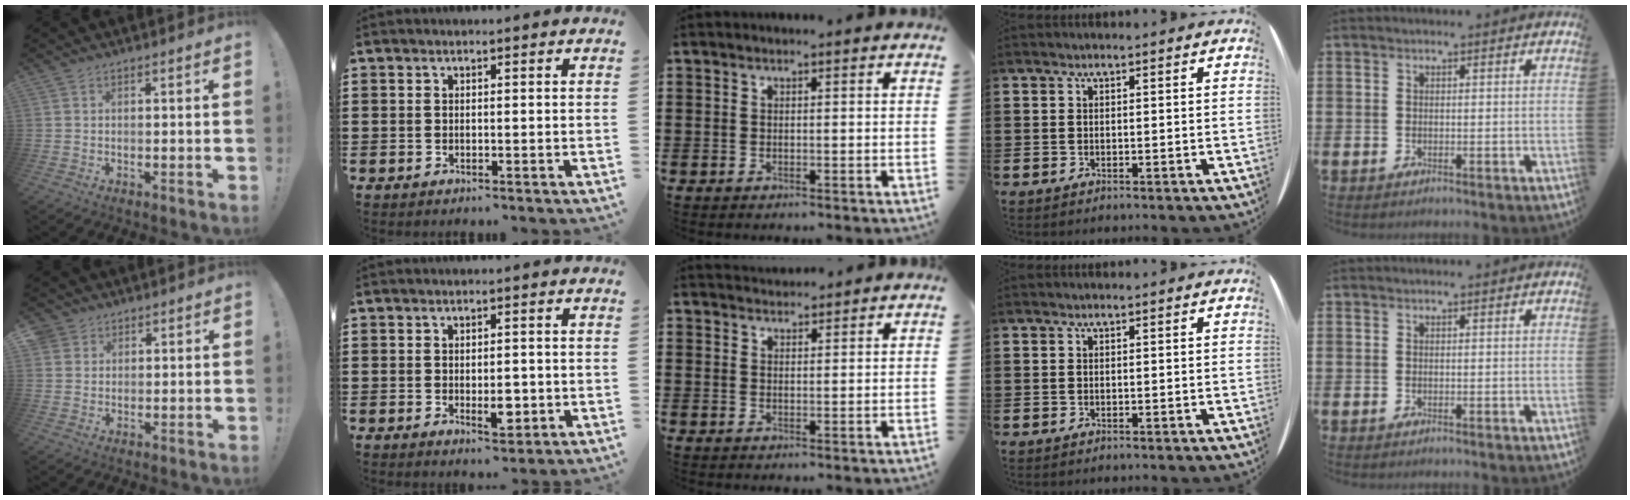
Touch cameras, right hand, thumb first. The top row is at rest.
{"thumb": {"total": 3.4, "force": [2.0, 2.7, 0.4], "torque": [-0.001, -0.007, 0.036]}, "index": {"total": 3.6, "force": [-0.7, 1.7, 3.1], "torque": [-0.045, 0.000, -0.013]}, "middle": {"total": 1.9, "force": [1.9, 0.2, -0.4], "torque": [0.002, 0.000, 0.037]}}